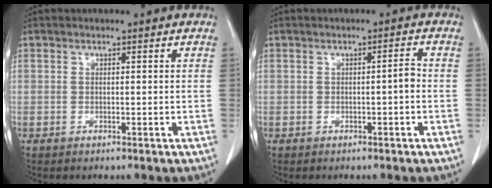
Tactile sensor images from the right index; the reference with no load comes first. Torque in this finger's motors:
{"motor_torque": [0.23, -0.11, 0.06, 0.01]}